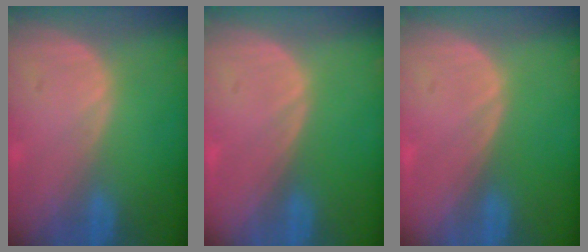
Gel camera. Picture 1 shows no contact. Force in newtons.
{"total": 0.0}
{"total": 0.0}